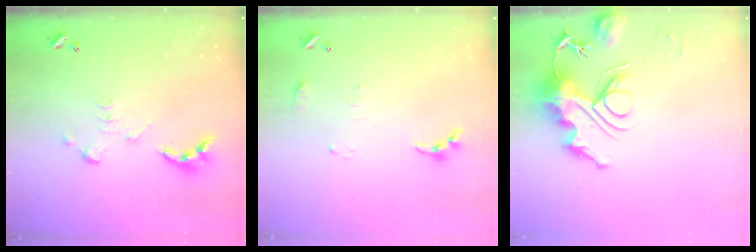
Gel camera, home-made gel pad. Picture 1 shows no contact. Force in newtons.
{"total": 6.4, "press": 6.4, "slide": 0.7}
{"total": 13.8, "press": 13.7, "slide": 0.8}